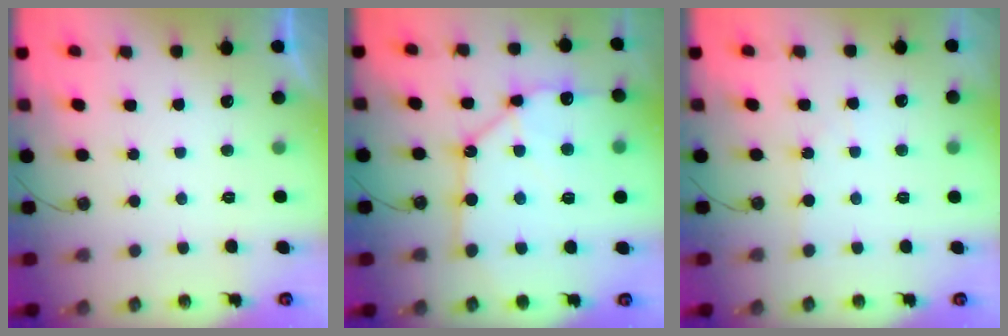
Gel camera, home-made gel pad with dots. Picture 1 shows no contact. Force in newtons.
{"total": 15.2, "press": 15.2, "slide": 1.5}
{"total": 1.6, "press": 1.5, "slide": 0.3}